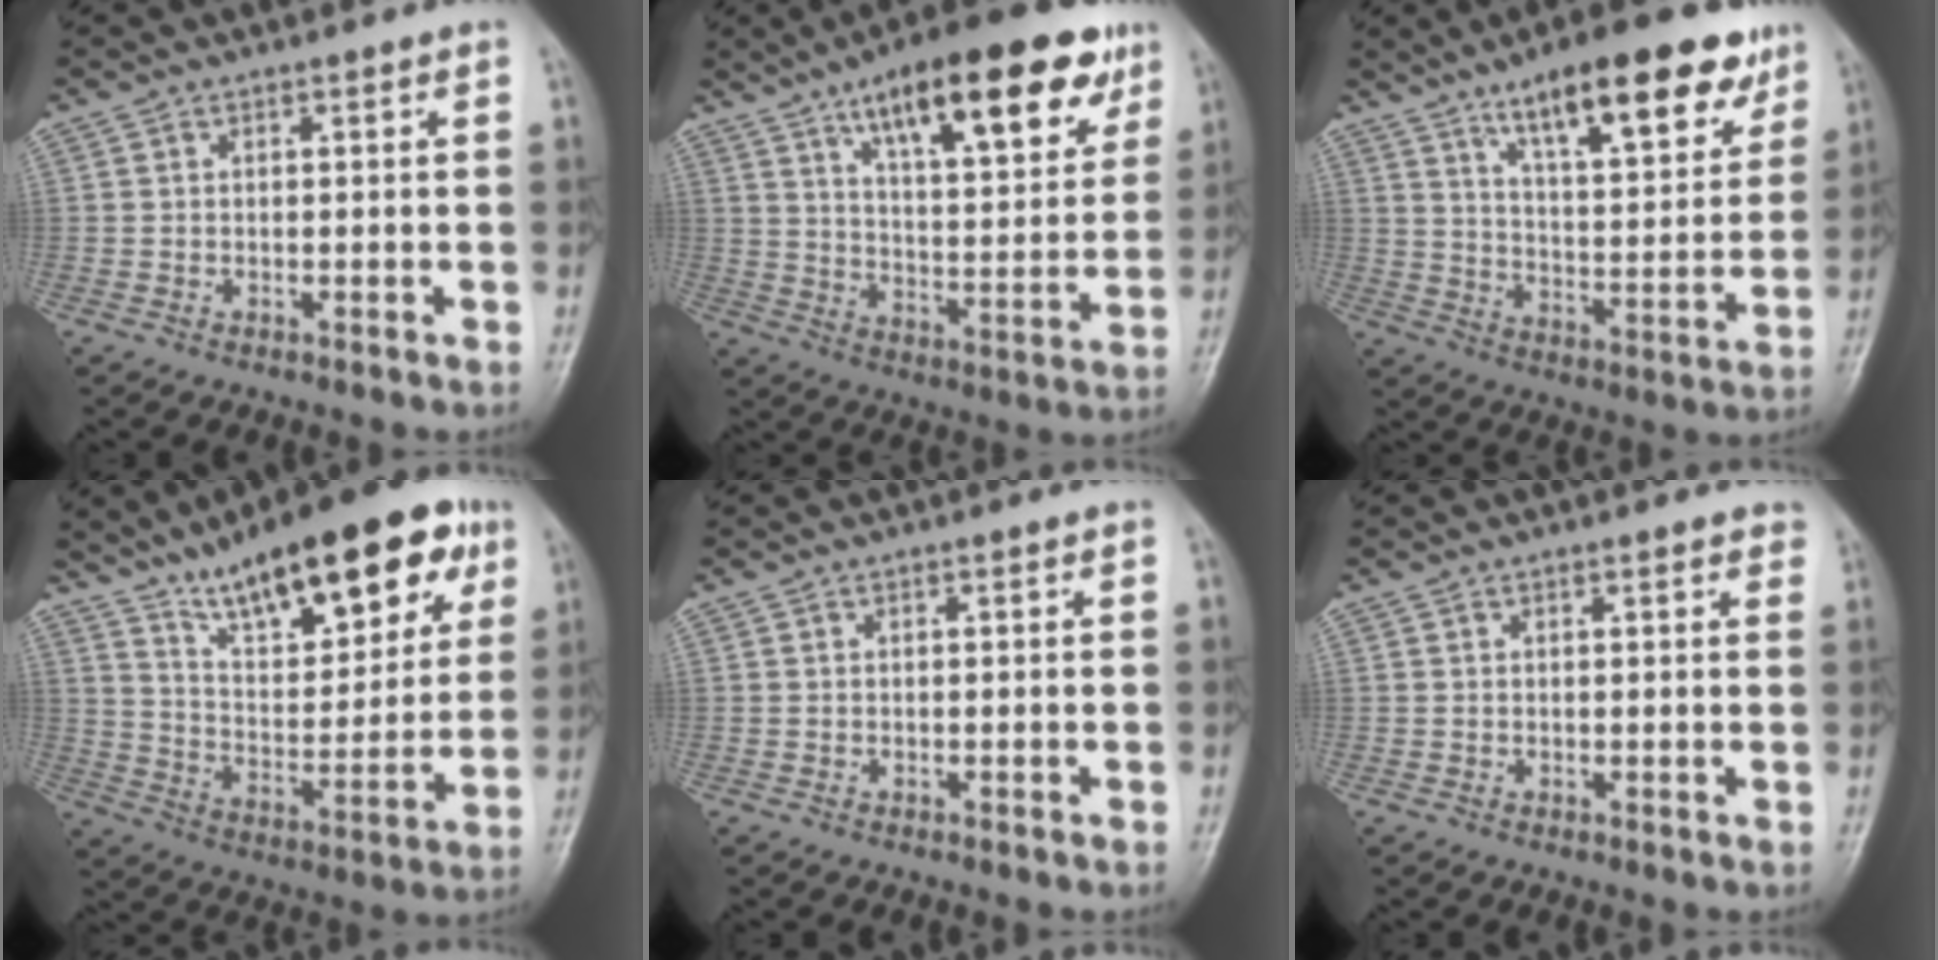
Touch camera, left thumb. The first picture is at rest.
{"total": 22.2, "force": [12.5, 7.4, 16.8], "torque": [-0.216, -0.036, 0.192]}
{"total": 19.2, "force": [12.0, 6.1, 13.7], "torque": [-0.166, -0.048, 0.189]}
{"total": 22.7, "force": [13.9, 8.2, 16.0], "torque": [-0.200, -0.043, 0.224]}
{"total": 0.0}
{"total": 1.8, "force": [1.4, 0.6, 1.1], "torque": [-0.004, 0.000, 0.012]}